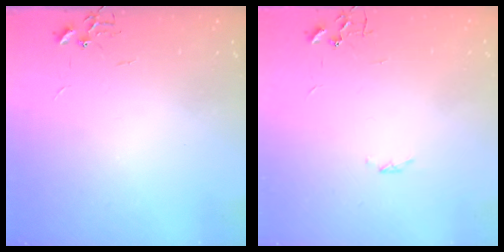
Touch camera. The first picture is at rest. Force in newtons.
{"total": 1.7, "press": 1.6, "slide": 0.4}